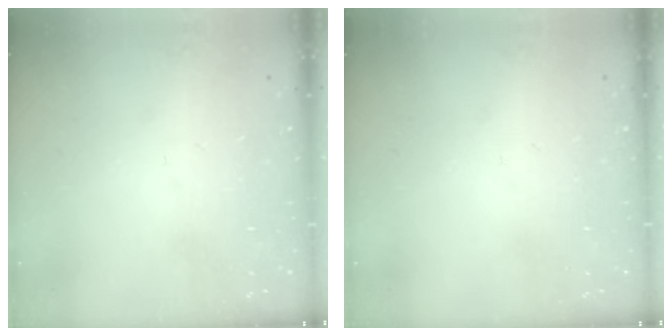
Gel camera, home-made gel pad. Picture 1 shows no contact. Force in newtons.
{"total": 0.0}